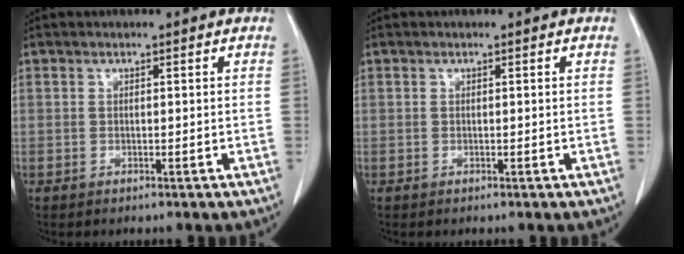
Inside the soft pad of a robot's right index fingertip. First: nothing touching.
{"total": 0.0}